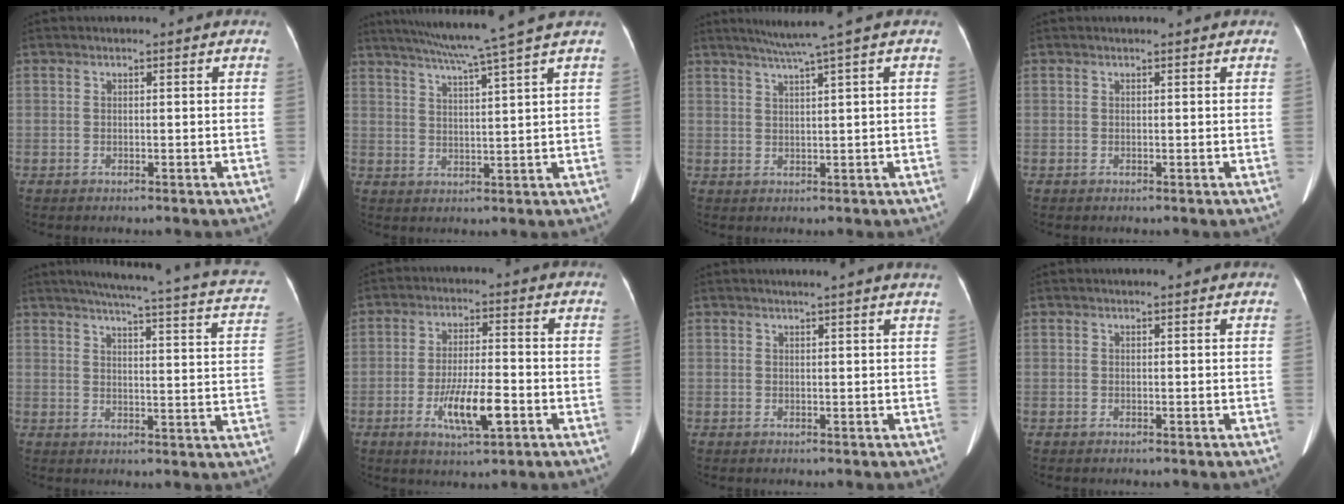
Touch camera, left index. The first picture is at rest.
{"total": 10.2, "force": [8.2, -2.6, 5.5], "torque": [-0.092, -0.003, 0.121]}
{"total": 4.9, "force": [3.3, -1.5, 3.3], "torque": [-0.057, 0.009, 0.061]}
{"total": 0.9, "force": [0.8, 0.0, 0.4], "torque": [-0.007, 0.009, 0.011]}
{"total": 22.1, "force": [18.6, 2.3, 11.8], "torque": [-0.160, -0.014, 0.205]}
{"total": 8.1, "force": [-3.1, 1.6, 7.3], "torque": [-0.139, -0.010, -0.052]}
{"total": 4.2, "force": [3.6, -0.8, 1.9], "torque": [-0.024, 0.010, 0.038]}
{"total": 1.3, "force": [1.2, 0.0, 0.5], "torque": [-0.009, 0.012, 0.014]}